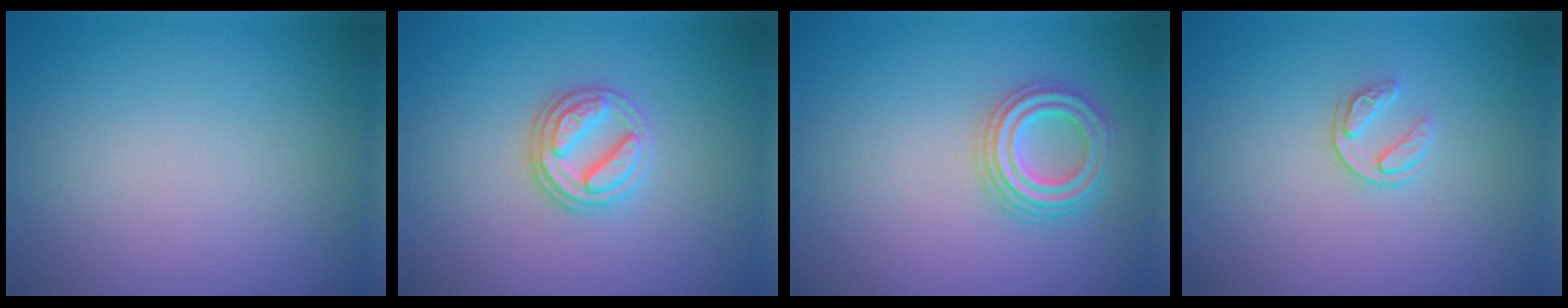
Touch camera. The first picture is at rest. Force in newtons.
{"total": 2.9, "press": 2.8, "slide": 0.9}
{"total": 3.3, "press": 3.2, "slide": 0.7}
{"total": 1.6, "press": 1.0, "slide": 1.2}